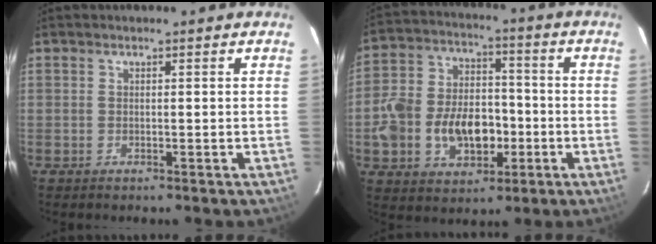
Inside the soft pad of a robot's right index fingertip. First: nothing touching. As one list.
[{"total": 16.5, "force": [-4.2, 11.7, 10.9], "torque": [-0.245, 0.022, -0.060]}]